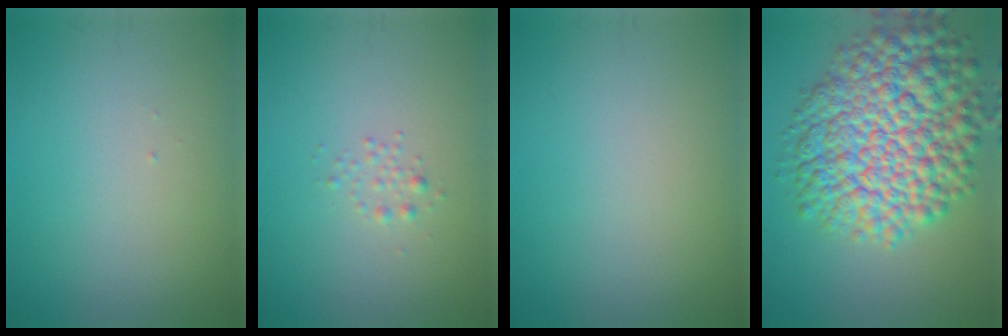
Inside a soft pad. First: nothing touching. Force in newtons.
{"total": 0.9, "press": 0.9, "slide": 0.0}
{"total": 0.0}
{"total": 12.8, "press": 12.8, "slide": 0.4}